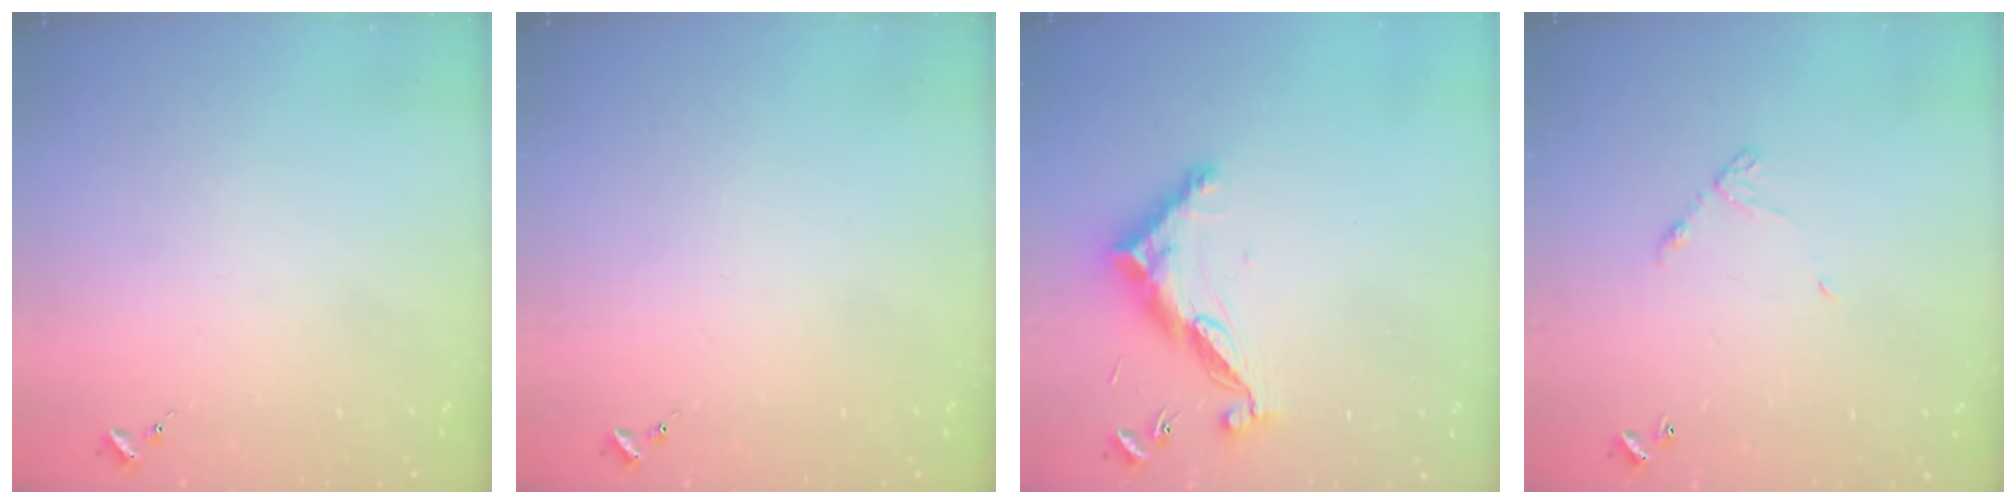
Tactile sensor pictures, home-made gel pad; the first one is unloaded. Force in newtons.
{"total": 0.0}
{"total": 12.4, "press": 12.4, "slide": 0.2}
{"total": 6.2, "press": 6.2, "slide": 0.4}